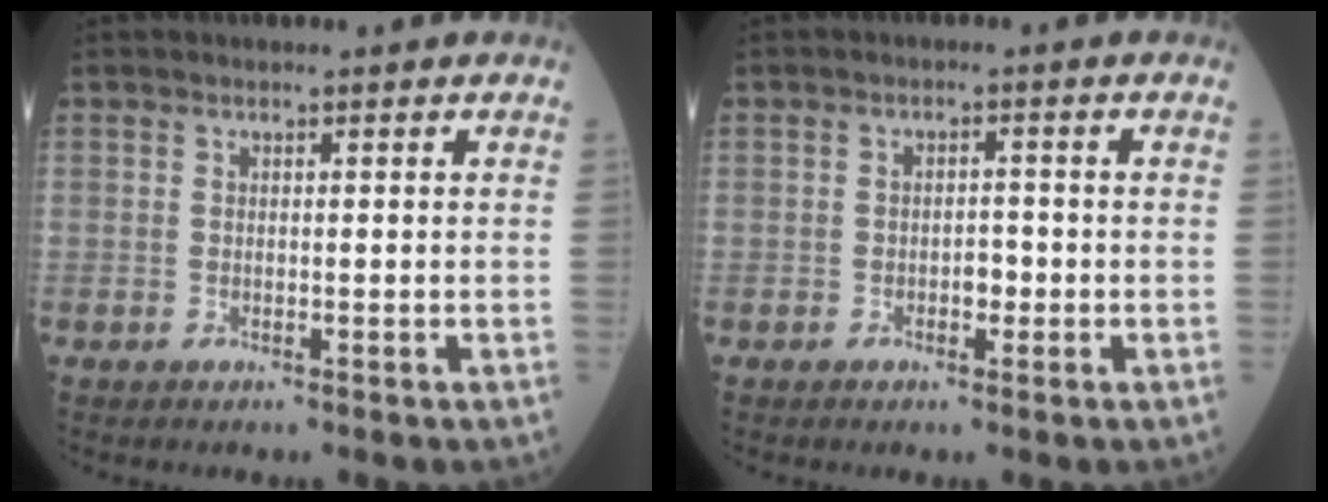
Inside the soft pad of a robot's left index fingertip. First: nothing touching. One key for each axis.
{"total": 1.7, "fx": -0.8, "fy": 0.9, "fz": 1.2, "tx": -0.013, "ty": 0.001, "tz": -0.014}